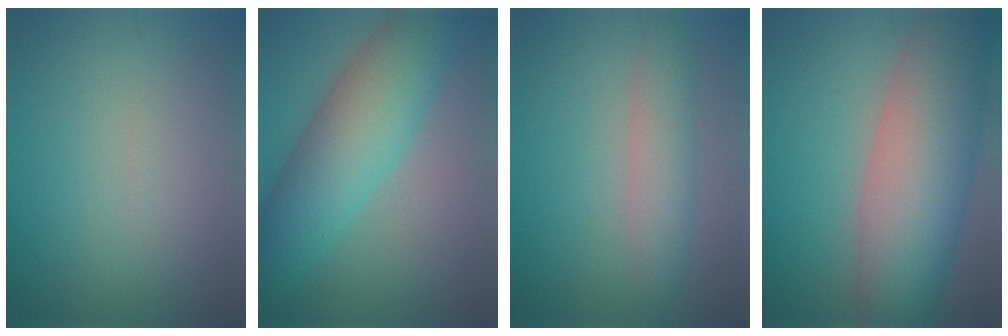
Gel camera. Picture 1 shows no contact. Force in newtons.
{"total": 7.7, "press": 7.7, "slide": 0.1}
{"total": 3.0, "press": 3.0, "slide": 0.0}
{"total": 10.7, "press": 10.7, "slide": 0.7}